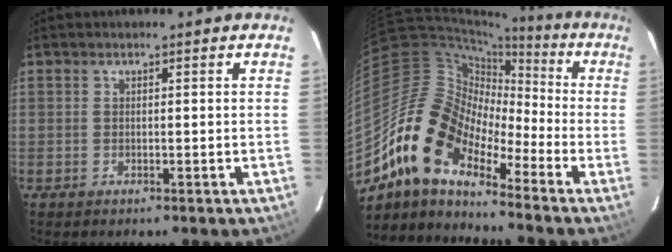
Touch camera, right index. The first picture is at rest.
{"total": 15.1, "force": [-10.3, 6.7, 8.7], "torque": [-0.145, 0.008, -0.218]}